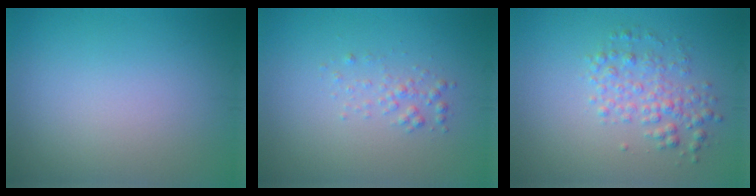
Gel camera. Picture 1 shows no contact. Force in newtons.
{"total": 1.3, "press": 1.3, "slide": 0.1}
{"total": 2.9, "press": 2.9, "slide": 0.1}